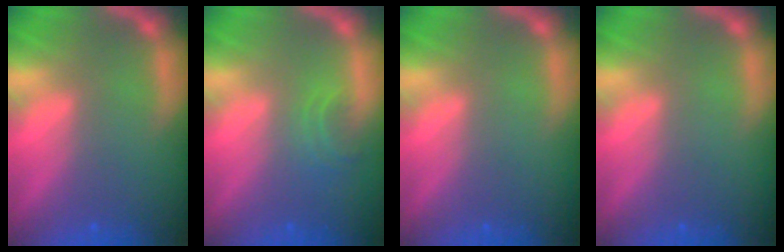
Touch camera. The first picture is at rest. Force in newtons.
{"total": 1.9}
{"total": 0.0}
{"total": 0.0}